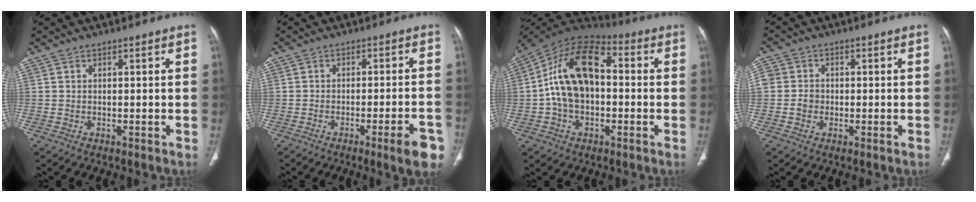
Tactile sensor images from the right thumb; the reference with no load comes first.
{"total": 7.7, "force": [-4.2, 1.1, 6.4], "torque": [-0.074, 0.015, -0.053]}
{"total": 16.4, "force": [0.2, 10.2, 12.8], "torque": [-0.218, 0.042, -0.006]}
{"total": 3.5, "force": [-0.8, 3.1, 1.5], "torque": [-0.022, 0.011, -0.016]}